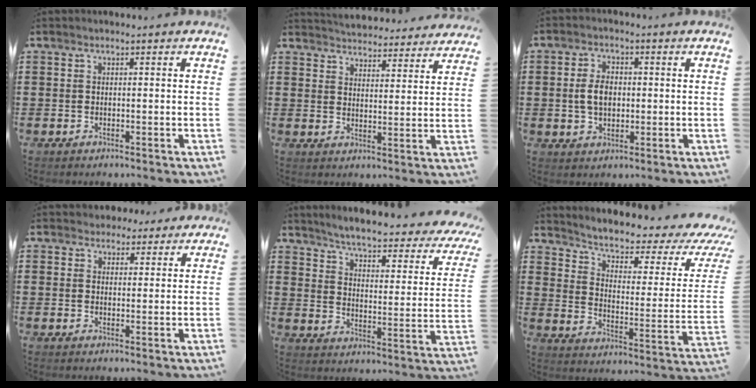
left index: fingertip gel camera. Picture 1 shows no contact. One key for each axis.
{"total": 4.3, "fx": 4.3, "fy": 0.1, "fz": 0.1, "tx": -0.021, "ty": -0.027, "tz": 0.076}
{"total": 4.6, "fx": 0.2, "fy": 2.8, "fz": 3.7, "tx": -0.091, "ty": 0.004, "tz": -0.003}
{"total": 3.0, "fx": 2.4, "fy": 1.7, "fz": 0.3, "tx": -0.017, "ty": 0.008, "tz": 0.045}
{"total": 3.8, "fx": 3.1, "fy": -0.1, "fz": 2.2, "tx": -0.061, "ty": -0.032, "tz": 0.043}
{"total": 4.3, "fx": 2.5, "fy": 1.6, "fz": 3.1, "tx": -0.065, "ty": -0.023, "tz": 0.034}